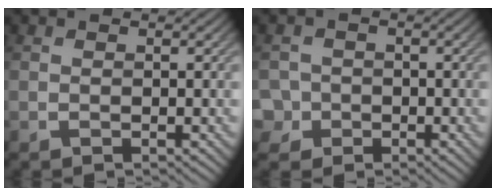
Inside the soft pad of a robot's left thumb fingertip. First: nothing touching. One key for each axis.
{"total": 3.5, "fx": -1.4, "fy": 3.2, "fz": 0.4, "tx": -0.006, "ty": 0.000, "tz": -0.039}